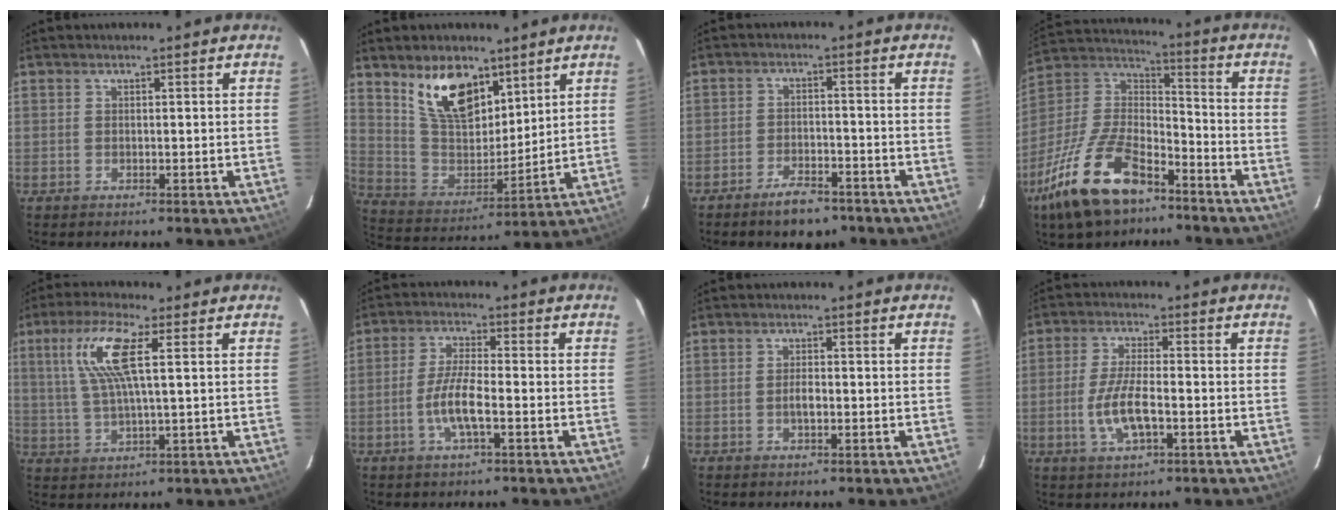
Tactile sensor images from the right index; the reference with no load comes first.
{"total": 14.2, "force": [8.8, 7.3, 8.4], "torque": [-0.158, -0.002, 0.176]}
{"total": 6.8, "force": [-5.2, 2.9, 3.1], "torque": [-0.073, 0.008, -0.078]}
{"total": 20.9, "force": [-12.9, 9.3, 13.6], "torque": [-0.292, -0.010, -0.236]}
{"total": 10.1, "force": [3.1, 1.7, 9.4], "torque": [-0.191, 0.009, 0.064]}
{"total": 6.6, "force": [-2.3, 1.1, 6.0], "torque": [-0.122, -0.002, -0.047]}
{"total": 1.9, "force": [-0.6, 0.7, 1.7], "torque": [-0.031, 0.000, -0.011]}
{"total": 8.0, "force": [-2.5, 2.7, 7.1], "torque": [-0.146, -0.005, -0.046]}